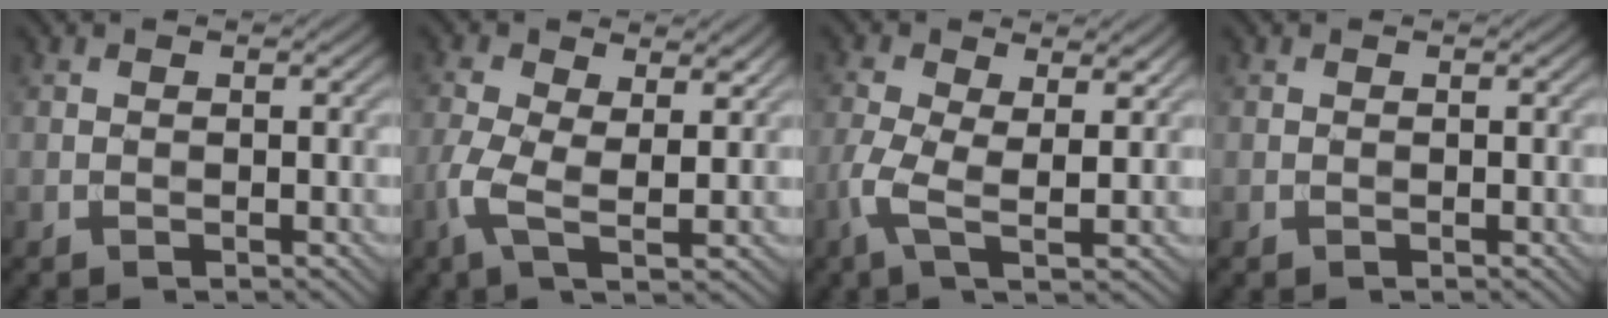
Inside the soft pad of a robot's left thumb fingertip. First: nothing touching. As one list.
[{"total": 6.0, "force": [0.0, 2.8, 5.3], "torque": [-0.133, -0.001, -0.007]}, {"total": 5.5, "force": [-0.4, 2.3, 5.0], "torque": [-0.127, -0.001, -0.013]}, {"total": 0.0}]